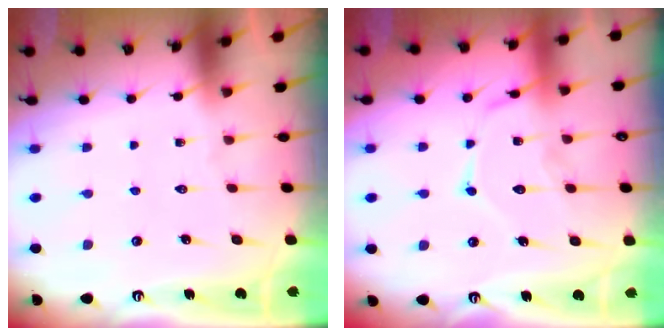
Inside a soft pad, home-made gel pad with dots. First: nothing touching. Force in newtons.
{"total": 13.4, "press": 13.4, "slide": 1.0}